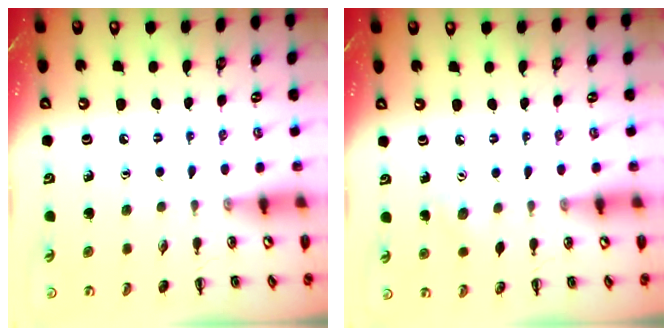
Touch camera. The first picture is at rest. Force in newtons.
{"total": 4.2, "press": 4.1, "slide": 0.9}